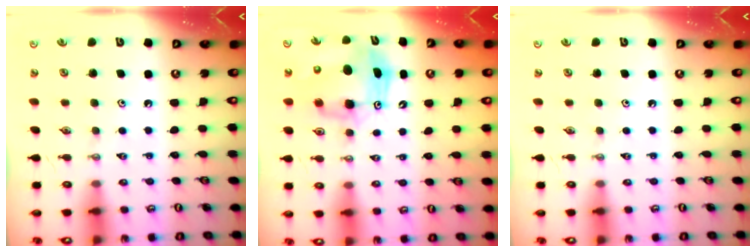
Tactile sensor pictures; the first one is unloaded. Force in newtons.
{"total": 9.4, "press": 9.1, "slide": 2.2}
{"total": 0.0}